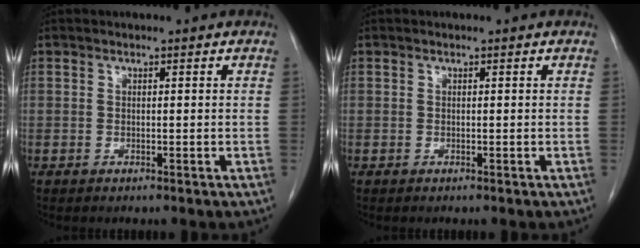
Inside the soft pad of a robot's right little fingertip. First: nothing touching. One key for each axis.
{"total": 0.0}